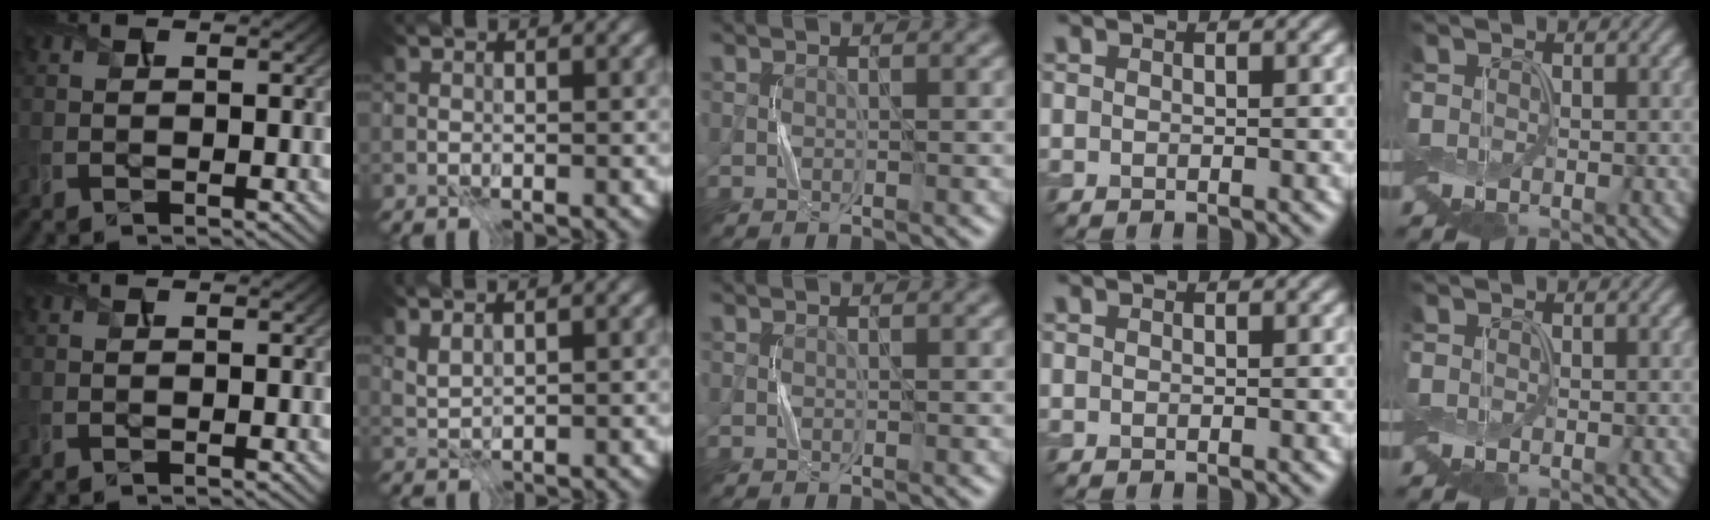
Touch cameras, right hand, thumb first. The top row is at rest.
{"index": {"total": 1.4, "force": [1.1, 0.1, 0.8], "torque": [-0.019, -0.002, 0.028]}}